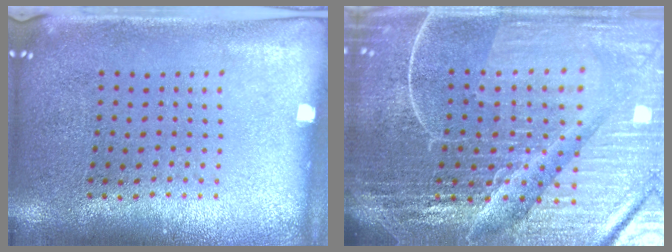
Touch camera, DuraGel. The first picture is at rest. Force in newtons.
{"total": 7.1, "press": 6.2, "slide": 3.4}